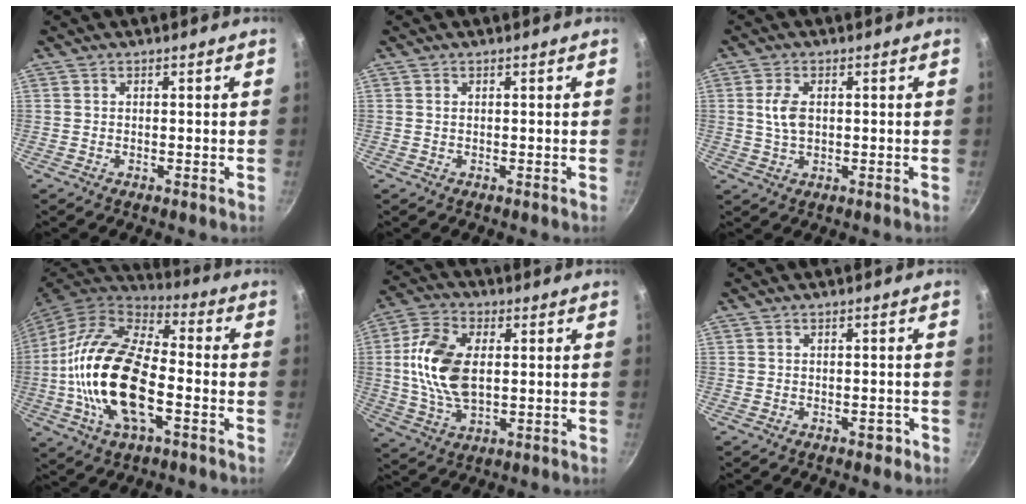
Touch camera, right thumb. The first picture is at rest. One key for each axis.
{"total": 0.0}
{"total": 4.6, "fx": 0.6, "fy": 2.7, "fz": 3.6, "tx": -0.073, "ty": -0.002, "tz": 0.013}
{"total": 21.6, "fx": -4.3, "fy": 10.1, "fz": 18.6, "tx": -0.374, "ty": 0.025, "tz": -0.081}
{"total": 14.2, "fx": 1.1, "fy": 8.0, "fz": 11.7, "tx": -0.234, "ty": 0.003, "tz": 0.022}
{"total": 1.5, "fx": -1.0, "fy": 0.9, "fz": 0.8, "tx": -0.003, "ty": 0.008, "tz": -0.013}